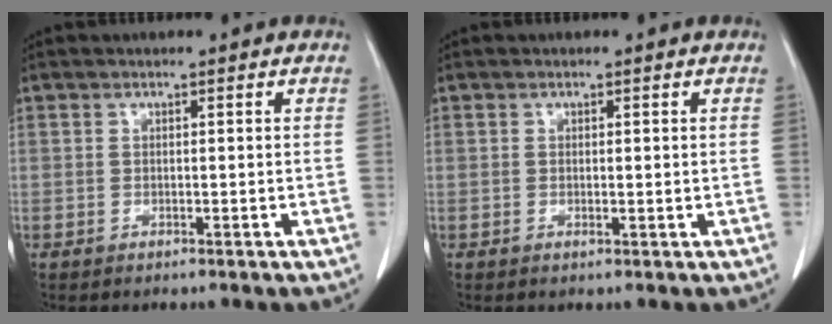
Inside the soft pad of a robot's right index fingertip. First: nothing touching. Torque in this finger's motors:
{"motor_torque": [-0.04, 0.00, -0.02, 0.01]}